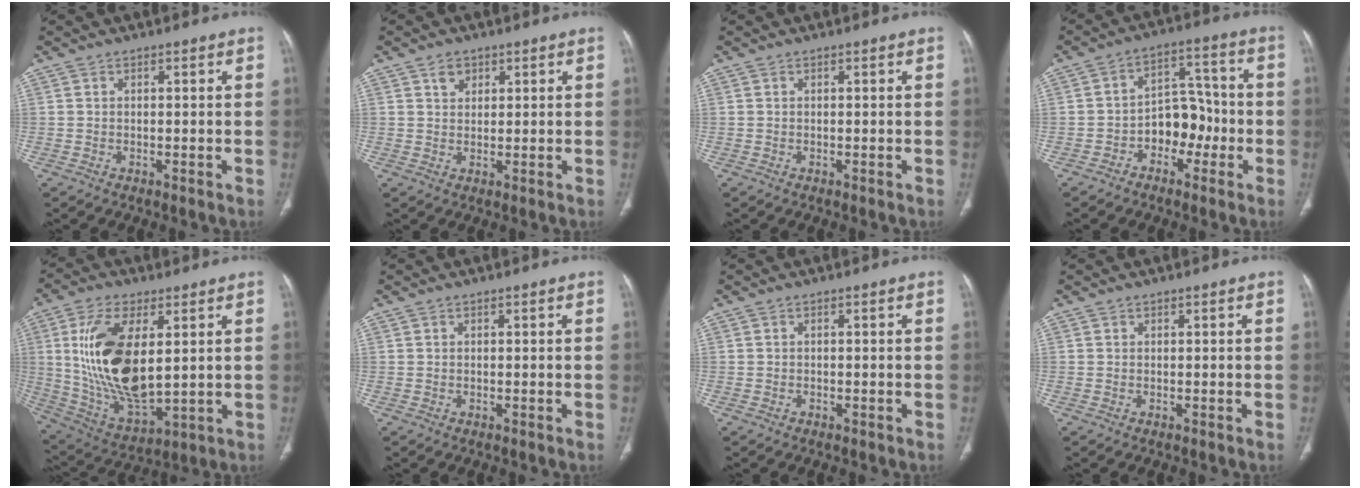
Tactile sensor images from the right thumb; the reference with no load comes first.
{"total": 2.7, "force": [1.5, 2.0, 0.9], "torque": [-0.002, -0.008, 0.024]}
{"total": 0.0}
{"total": 9.0, "force": [-3.1, 6.4, 5.5], "torque": [-0.044, 0.050, -0.056]}
{"total": 19.5, "force": [3.5, 9.3, 16.8], "torque": [-0.323, -0.022, 0.079]}
{"total": 0.0}
{"total": 0.0}
{"total": 0.0}